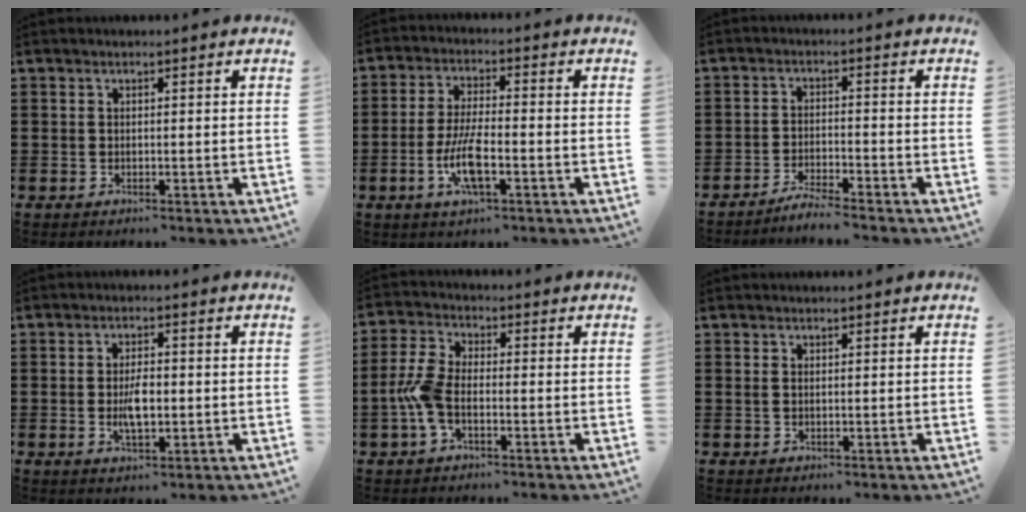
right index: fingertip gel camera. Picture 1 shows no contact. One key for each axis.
{"total": 7.0, "fx": -2.6, "fy": 1.8, "fz": 6.3, "tx": -0.142, "ty": -0.012, "tz": -0.054}
{"total": 3.3, "fx": -3.2, "fy": -0.4, "fz": 0.5, "tx": -0.012, "ty": 0.002, "tz": -0.066}
{"total": 4.4, "fx": -0.6, "fy": 1.8, "fz": 3.9, "tx": -0.077, "ty": 0.002, "tz": -0.012}
{"total": 6.0, "fx": -1.8, "fy": 2.8, "fz": 5.0, "tx": -0.127, "ty": -0.004, "tz": -0.042}
{"total": 0.7, "fx": 0.0, "fy": 0.4, "fz": 0.6, "tx": -0.014, "ty": 0.003, "tz": -0.001}